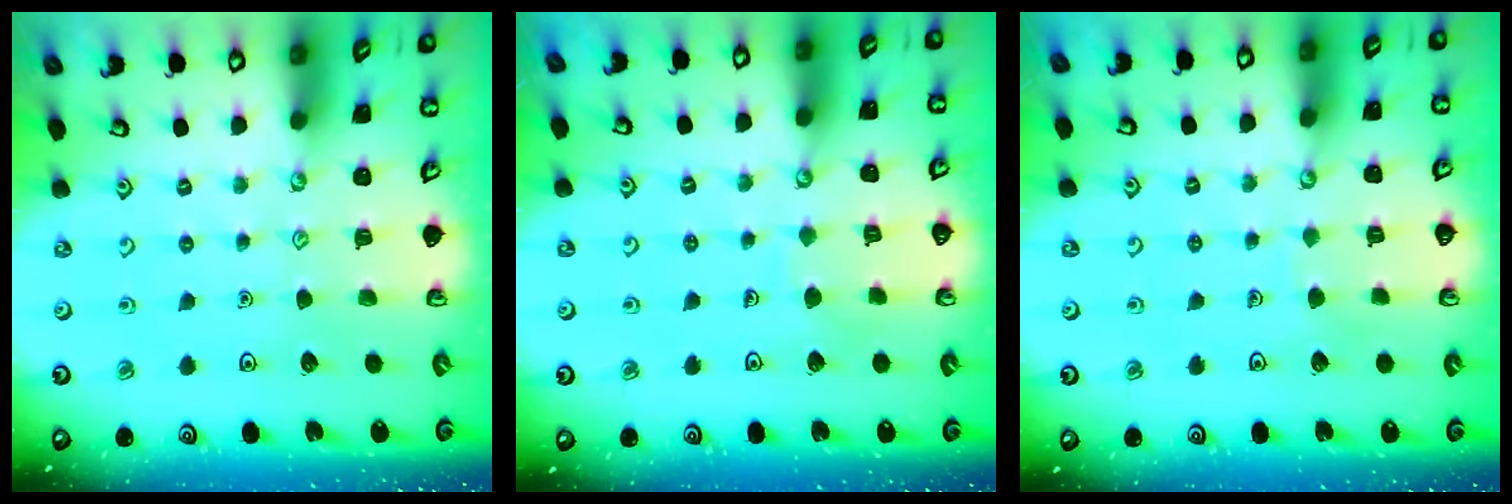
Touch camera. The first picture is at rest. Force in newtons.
{"total": 5.0, "press": 4.9, "slide": 0.4}
{"total": 1.8, "press": 1.8, "slide": 0.0}